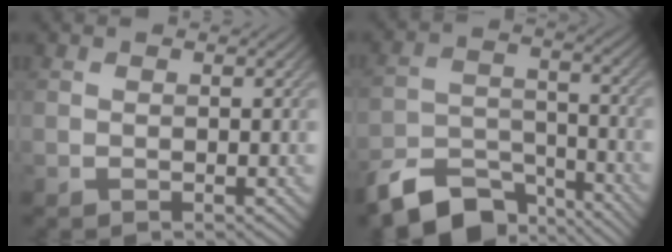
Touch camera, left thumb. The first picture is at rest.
{"total": 10.2, "force": [-8.1, 4.2, 4.4], "torque": [-0.082, -0.012, -0.148]}